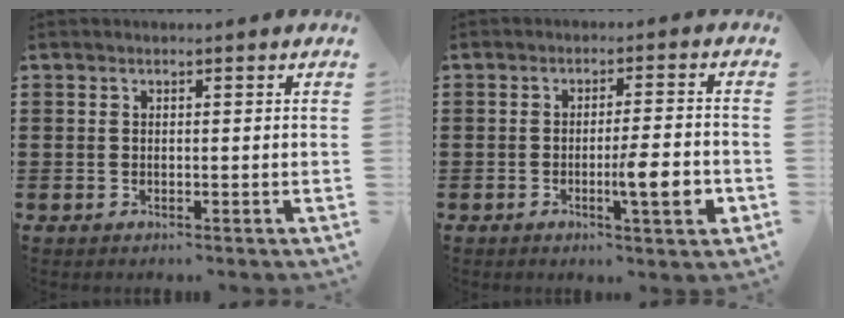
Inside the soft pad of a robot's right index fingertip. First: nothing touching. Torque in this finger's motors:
{"motor_torque": [1.56, -0.17, 0.38, 0.10]}